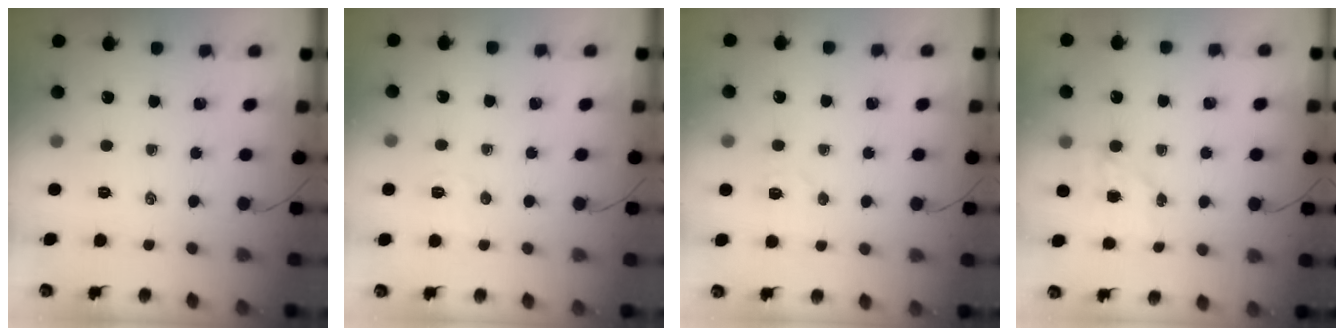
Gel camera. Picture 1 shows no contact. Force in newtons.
{"total": 5.0, "press": 4.9, "slide": 0.8}
{"total": 5.0, "press": 4.8, "slide": 1.3}
{"total": 4.5, "press": 4.3, "slide": 1.0}